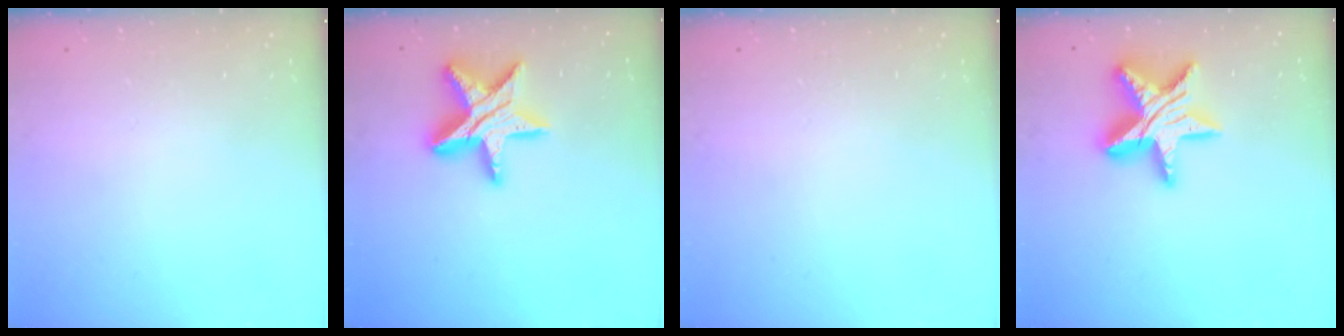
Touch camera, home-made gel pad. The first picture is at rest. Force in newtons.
{"total": 15.8, "press": 15.7, "slide": 1.0}
{"total": 0.0}
{"total": 17.3, "press": 17.2, "slide": 1.5}